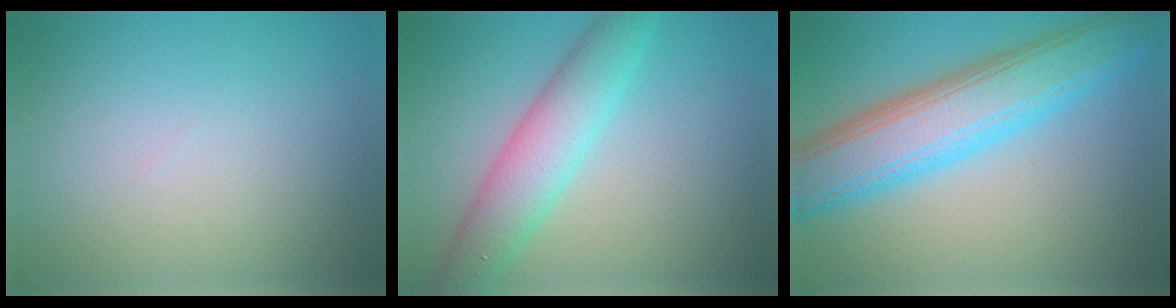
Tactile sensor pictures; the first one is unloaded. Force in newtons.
{"total": 5.4, "press": 5.4, "slide": 0.2}
{"total": 8.7, "press": 8.7, "slide": 0.4}